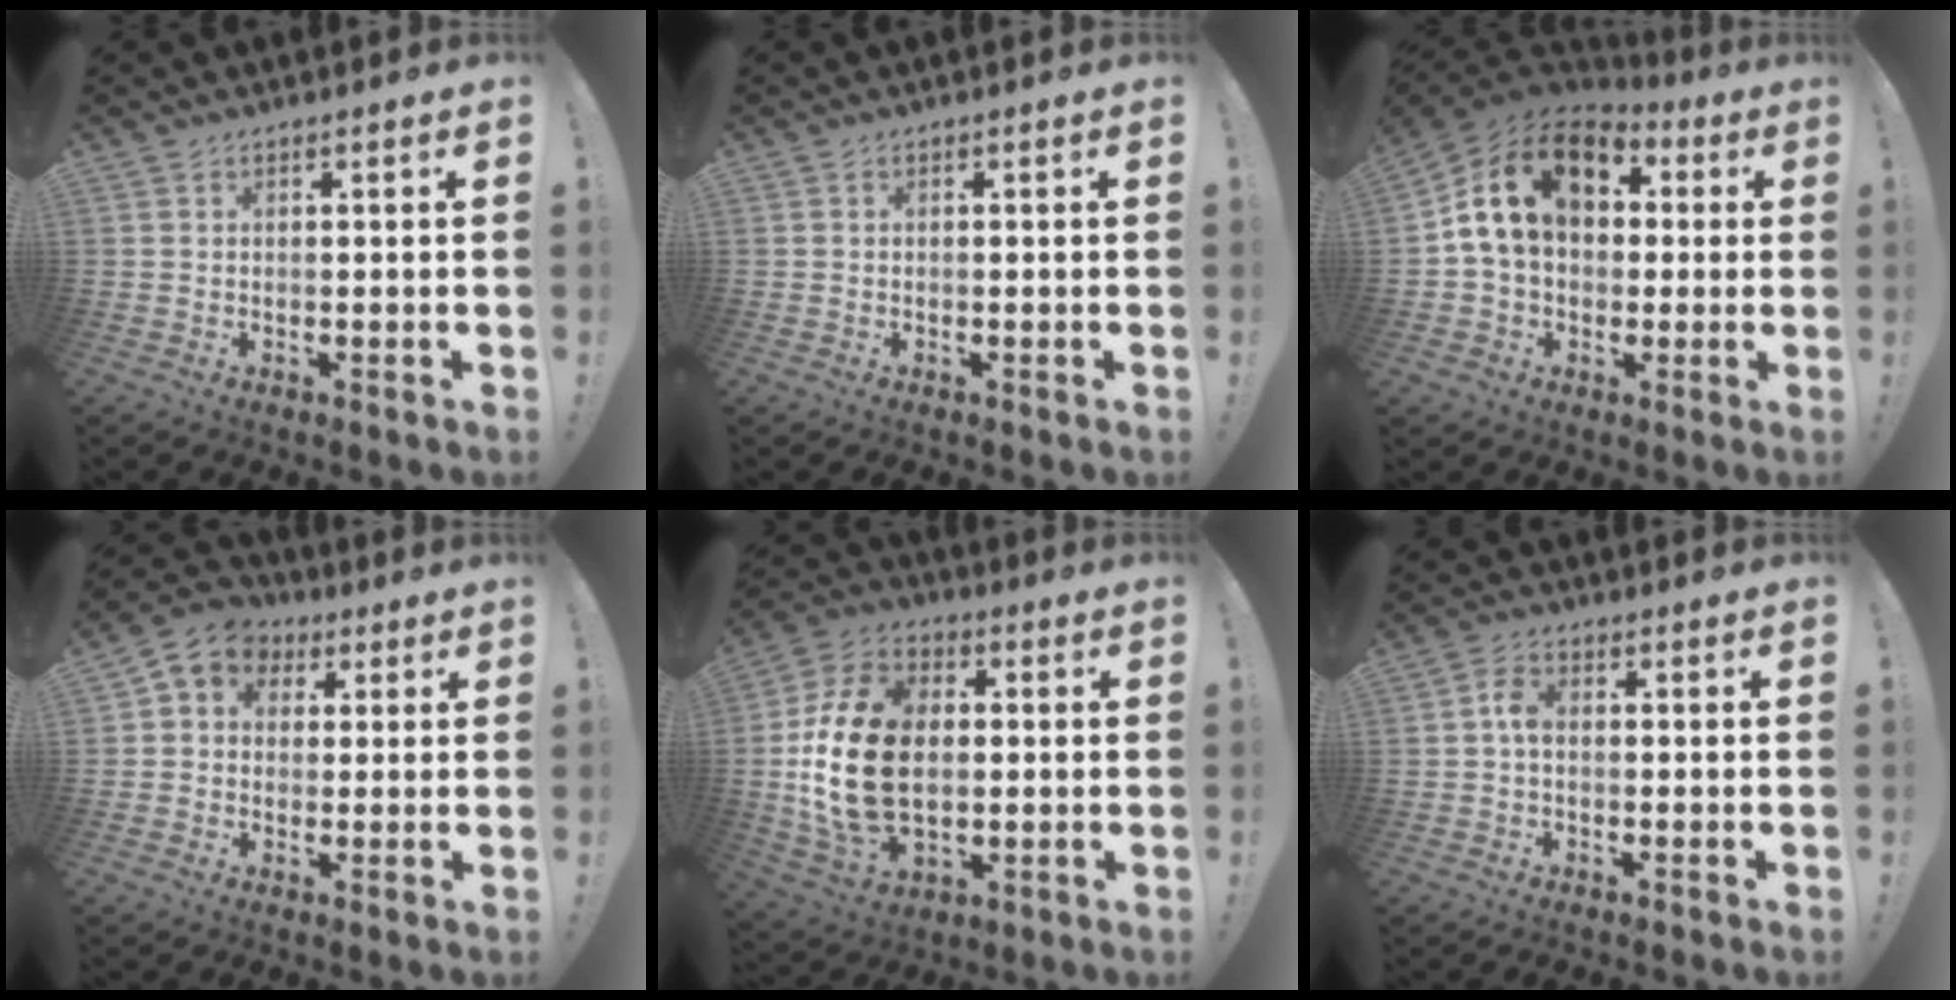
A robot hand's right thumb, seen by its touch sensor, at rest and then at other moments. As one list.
[{"total": 0.0}, {"total": 19.0, "force": [5.6, 12.8, 12.8], "torque": [-0.217, -0.005, 0.099]}, {"total": 5.9, "force": [1.2, 5.4, 2.1], "torque": [-0.024, -0.005, 0.026]}, {"total": 22.5, "force": [-0.6, 15.1, 16.6], "torque": [-0.301, 0.017, 0.001]}, {"total": 4.0, "force": [-0.3, 2.4, 3.2], "torque": [-0.067, 0.011, -0.006]}]